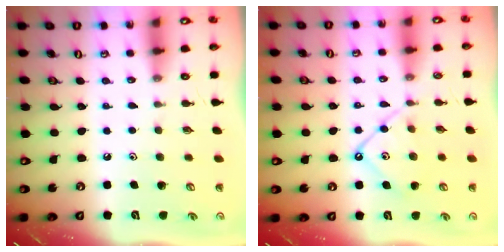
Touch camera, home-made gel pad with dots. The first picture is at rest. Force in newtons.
{"total": 10.3, "press": 10.3, "slide": 1.0}